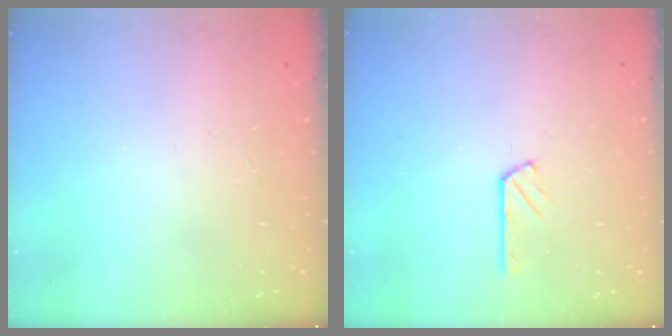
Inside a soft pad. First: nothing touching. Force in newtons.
{"total": 2.9, "press": 2.9, "slide": 0.5}